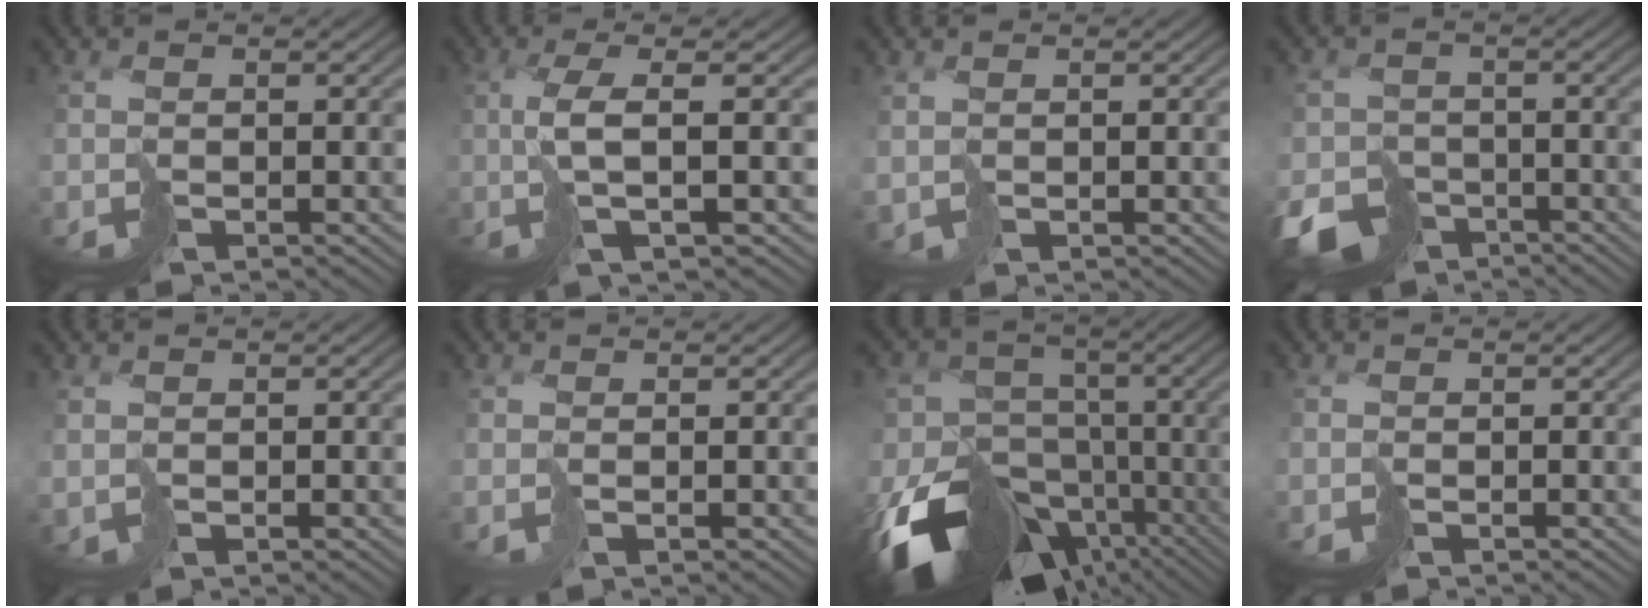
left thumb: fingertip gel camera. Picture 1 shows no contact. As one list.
[{"total": 5.6, "force": [0.2, 1.2, 5.5], "torque": [-0.102, 0.009, -0.001]}, {"total": 0.9, "force": [0.7, 0.6, 0.3], "torque": [-0.011, -0.006, 0.019]}, {"total": 6.0, "force": [-4.3, 3.7, 2.1], "torque": [-0.038, -0.018, -0.080]}, {"total": 0.8, "force": [0.8, 0.2, 0.2], "torque": [-0.009, -0.004, 0.020]}, {"total": 0.7, "force": [0.4, -0.1, 0.5], "torque": [-0.011, -0.001, 0.008]}, {"total": 17.2, "force": [-8.4, 12.8, 7.9], "torque": [-0.177, -0.052, -0.106]}, {"total": 0.0}]